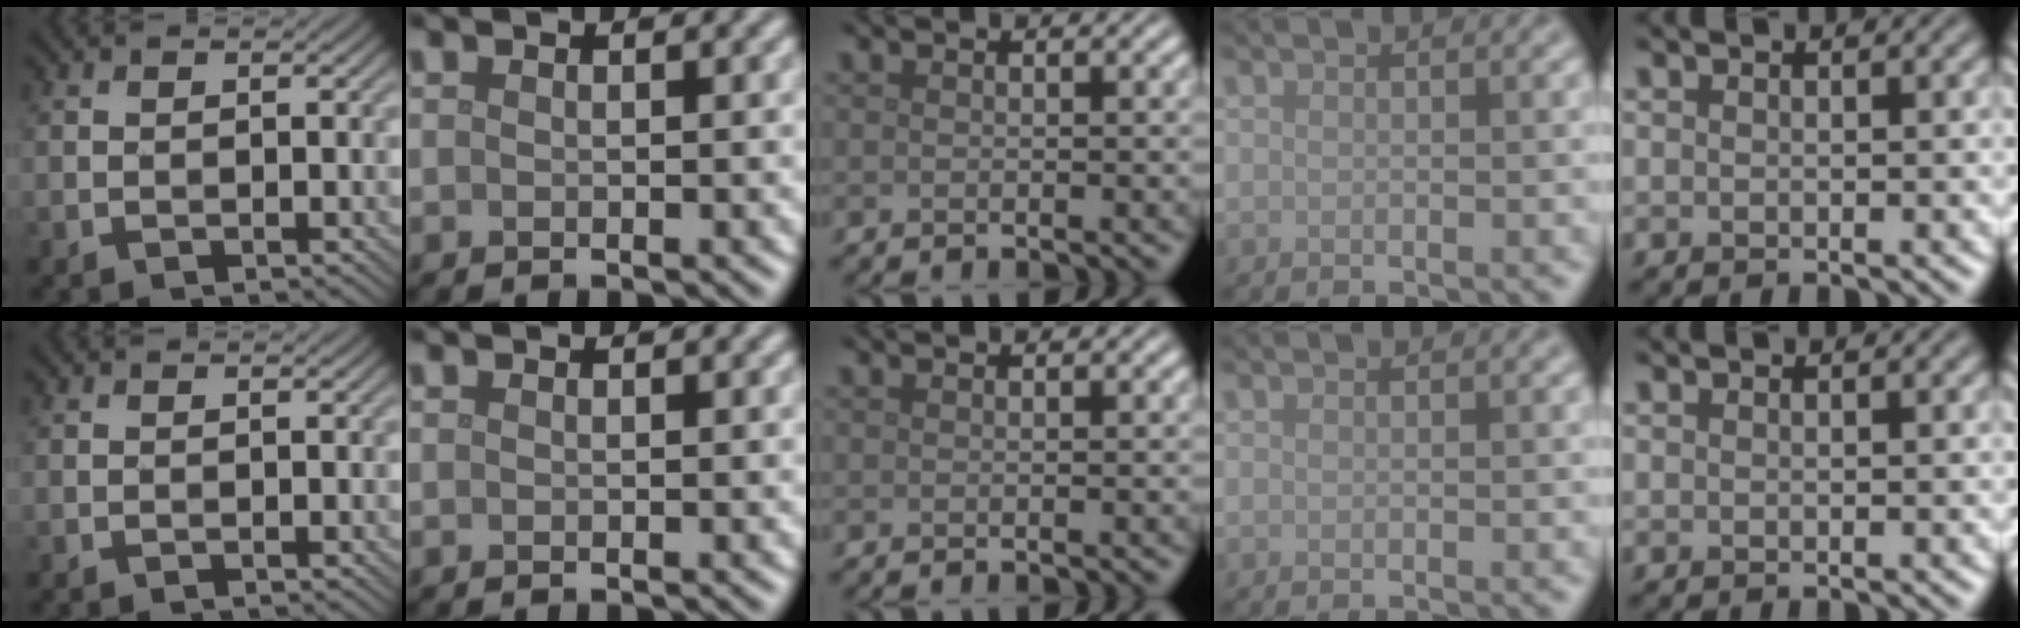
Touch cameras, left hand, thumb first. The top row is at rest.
{}